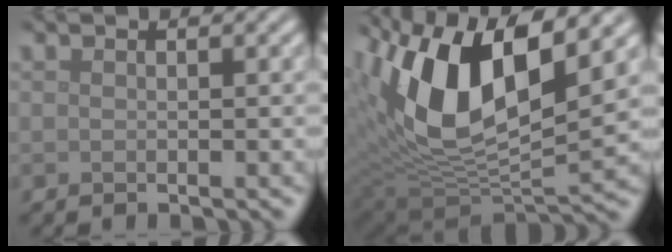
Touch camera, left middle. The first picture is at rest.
{"total": 13.1, "force": [4.5, 6.1, 10.7], "torque": [-0.204, -0.005, 0.085]}